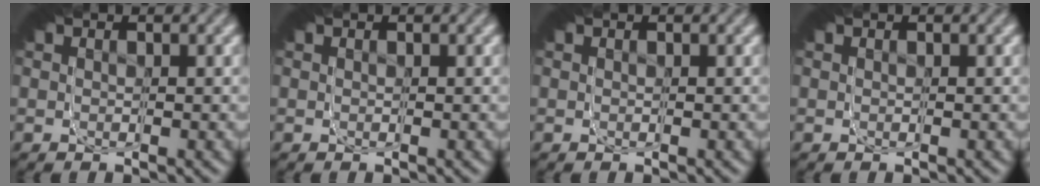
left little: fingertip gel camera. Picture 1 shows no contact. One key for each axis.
{"total": 0.0}
{"total": 0.0}
{"total": 0.0}